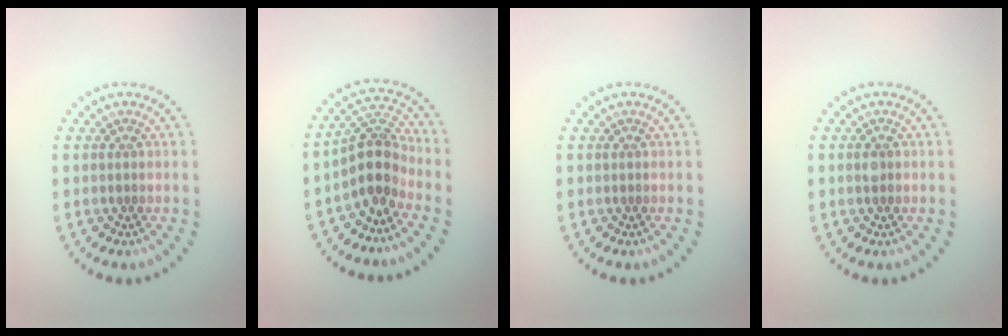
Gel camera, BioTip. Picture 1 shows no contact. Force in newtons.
{"total": 3.9, "press": 3.0, "slide": 2.5}
{"total": 0.0}
{"total": 1.0, "press": 1.0, "slide": 0.1}